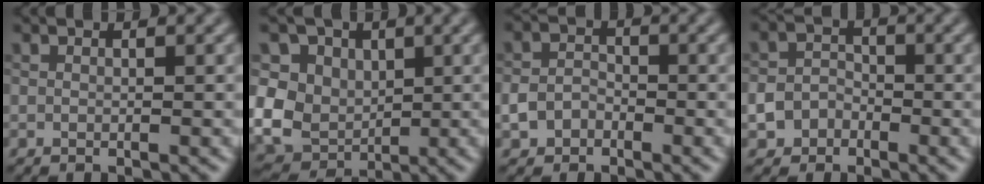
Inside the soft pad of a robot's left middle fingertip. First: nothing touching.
{"total": 12.6, "force": [2.8, 10.6, 6.3], "torque": [-0.119, 0.031, 0.020]}
{"total": 2.4, "force": [-1.1, 1.8, 1.0], "torque": [-0.018, 0.003, -0.027]}
{"total": 3.5, "force": [-1.9, 2.8, 1.0], "torque": [0.009, -0.002, -0.038]}